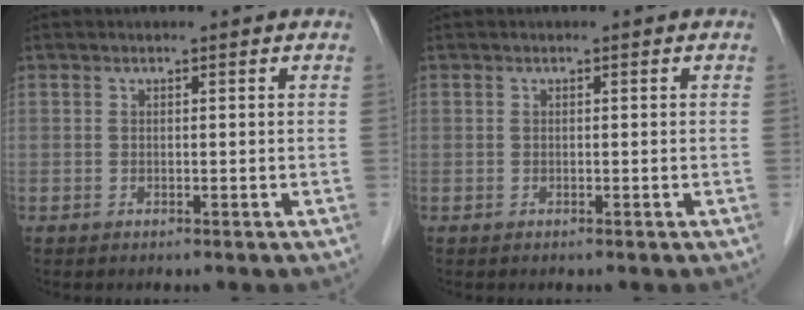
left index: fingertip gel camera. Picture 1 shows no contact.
{"total": 0.0}